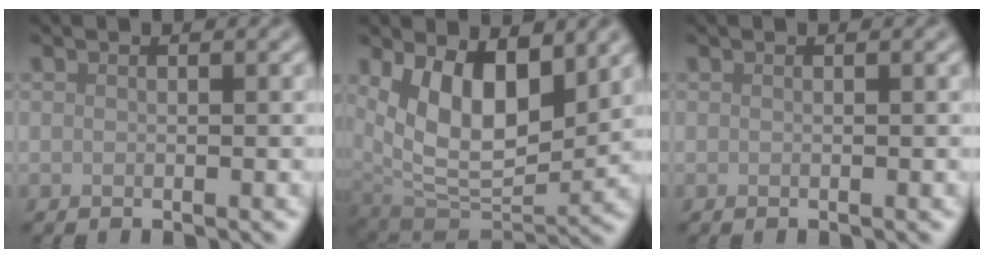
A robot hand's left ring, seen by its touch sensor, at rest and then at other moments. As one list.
[{"total": 8.9, "force": [2.8, 4.7, 7.1], "torque": [-0.128, -0.021, 0.049]}, {"total": 0.0}]